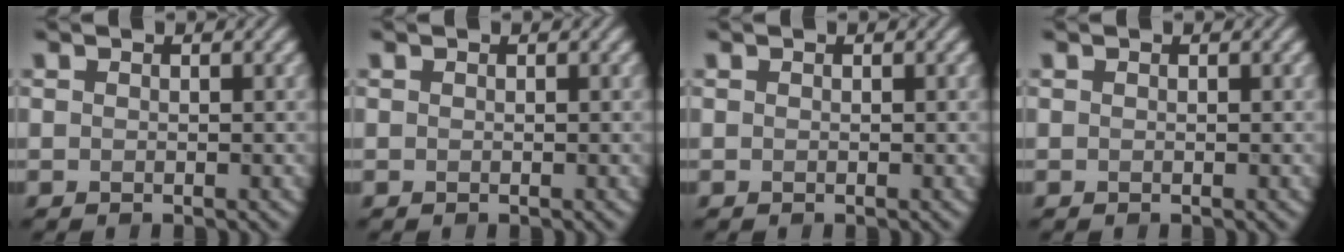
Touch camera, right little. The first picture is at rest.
{"total": 0.0}
{"total": 0.0}
{"total": 0.0}